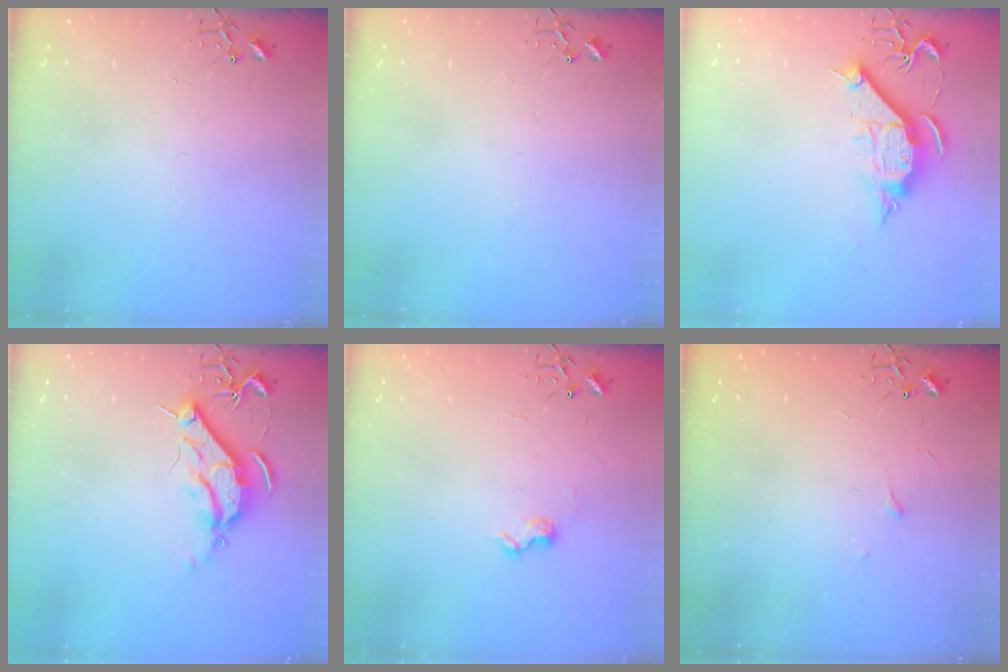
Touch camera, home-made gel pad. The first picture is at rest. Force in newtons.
{"total": 0.0}
{"total": 10.9, "press": 10.9, "slide": 0.7}
{"total": 9.5, "press": 9.4, "slide": 1.0}
{"total": 7.2, "press": 7.2, "slide": 0.6}
{"total": 3.3, "press": 3.3, "slide": 0.5}